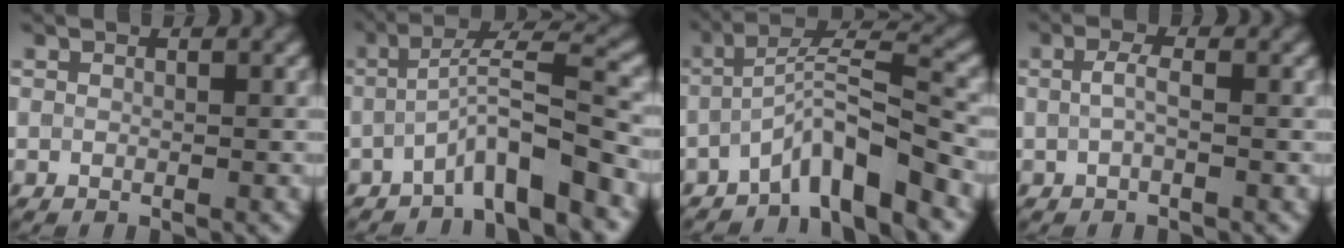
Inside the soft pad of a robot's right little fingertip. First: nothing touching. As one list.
[{"total": 6.0, "force": [-3.1, 1.0, 5.0], "torque": [-0.079, 0.019, -0.063]}, {"total": 6.2, "force": [-3.9, 1.1, 4.7], "torque": [-0.077, 0.014, -0.076]}, {"total": 1.4, "force": [-0.1, 0.3, 1.3], "torque": [-0.031, 0.001, -0.003]}]